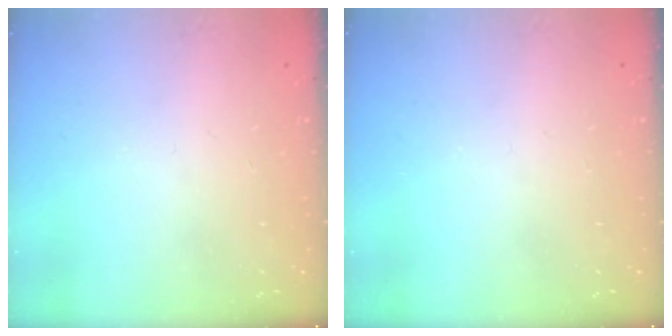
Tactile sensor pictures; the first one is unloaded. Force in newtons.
{"total": 0.0}